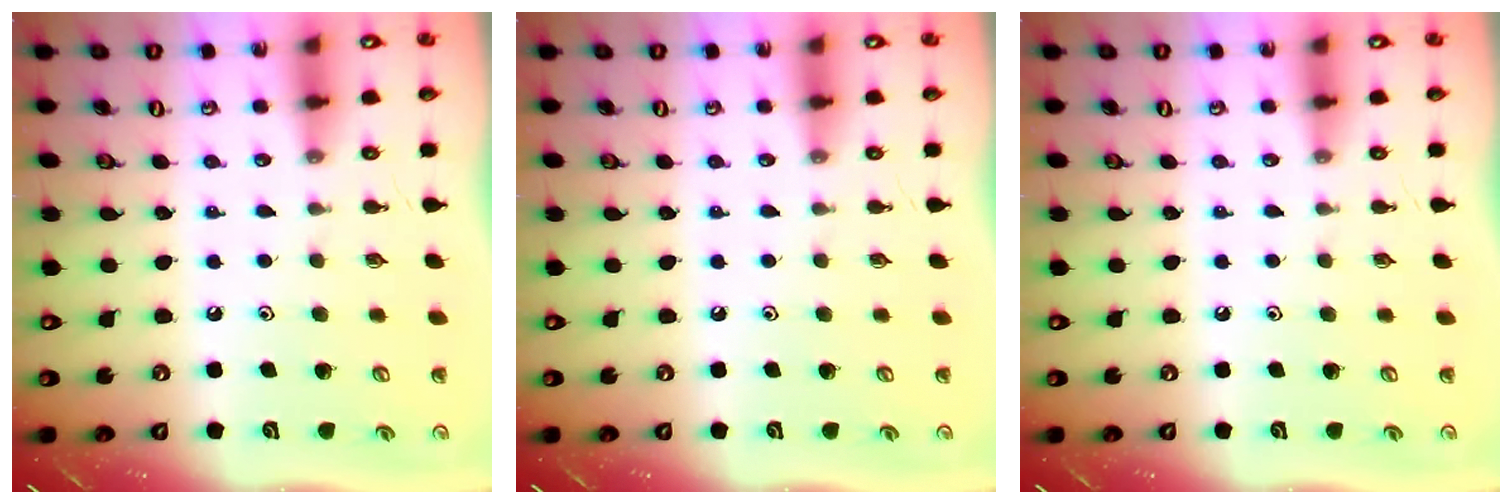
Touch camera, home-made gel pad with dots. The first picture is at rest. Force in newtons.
{"total": 0.0}
{"total": 0.0}